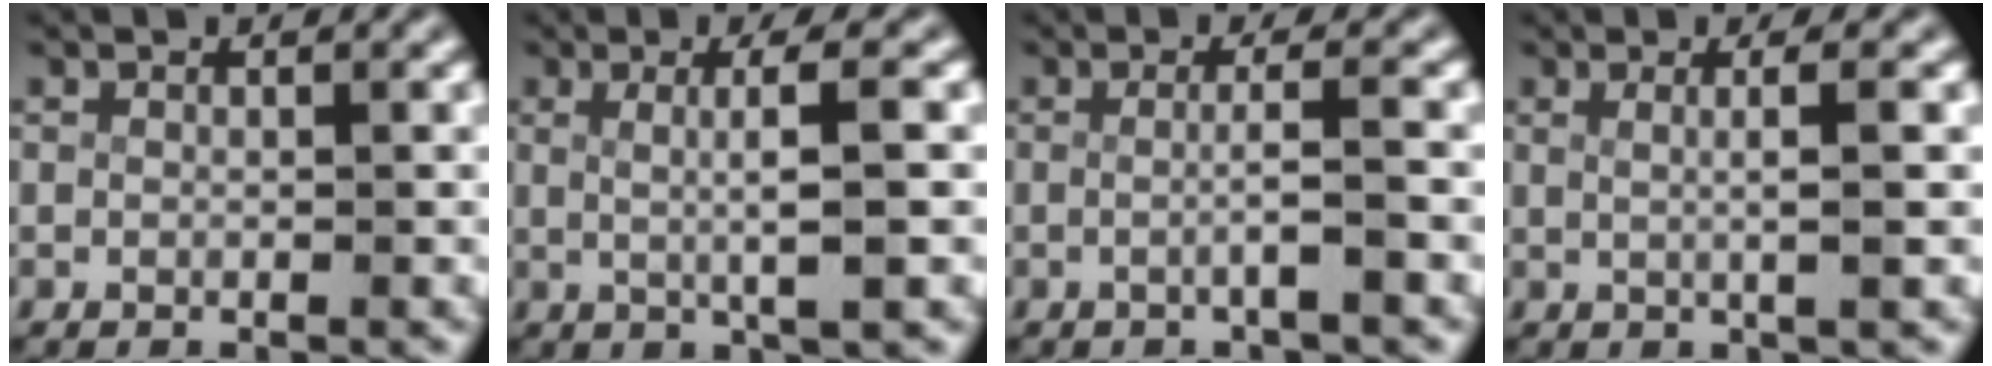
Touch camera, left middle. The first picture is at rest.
{"total": 4.1, "force": [0.7, 0.2, 4.1], "torque": [-0.064, 0.000, 0.016]}
{"total": 2.1, "force": [-0.8, -0.4, 1.9], "torque": [-0.032, -0.002, -0.016]}
{"total": 2.6, "force": [0.6, -0.1, 2.5], "torque": [-0.042, -0.001, 0.014]}